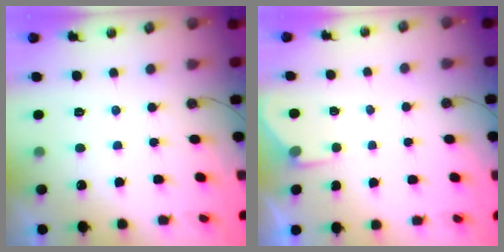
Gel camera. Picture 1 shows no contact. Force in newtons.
{"total": 2.7, "press": 2.6, "slide": 0.5}